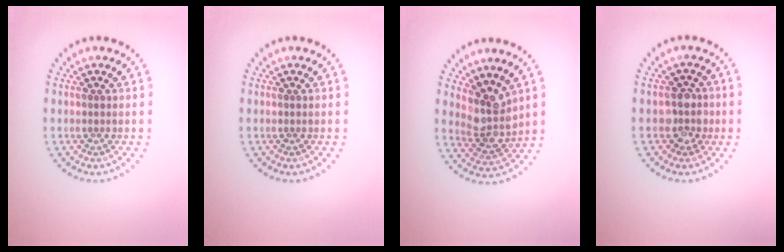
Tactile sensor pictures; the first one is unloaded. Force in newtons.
{"total": 0.0}
{"total": 3.8, "press": 3.1, "slide": 2.1}
{"total": 2.4, "press": 2.2, "slide": 1.1}